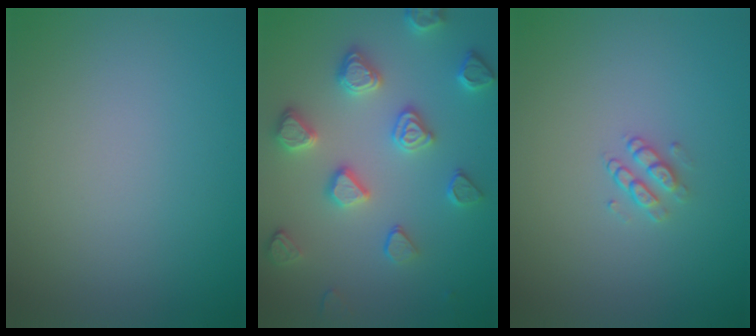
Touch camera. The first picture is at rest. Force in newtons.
{"total": 4.6, "press": 4.2, "slide": 2.0}
{"total": 1.4, "press": 1.0, "slide": 1.0}